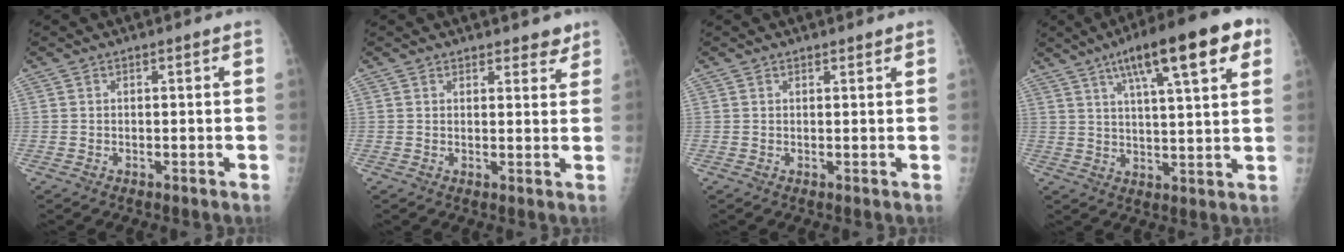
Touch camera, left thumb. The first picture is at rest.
{"total": 3.5, "force": [2.9, 1.6, 1.1], "torque": [0.016, -0.015, 0.034]}
{"total": 1.0, "force": [0.9, 0.3, 0.3], "torque": [-0.002, -0.004, 0.013]}
{"total": 17.9, "force": [8.8, 4.0, 15.1], "torque": [-0.210, -0.003, 0.131]}